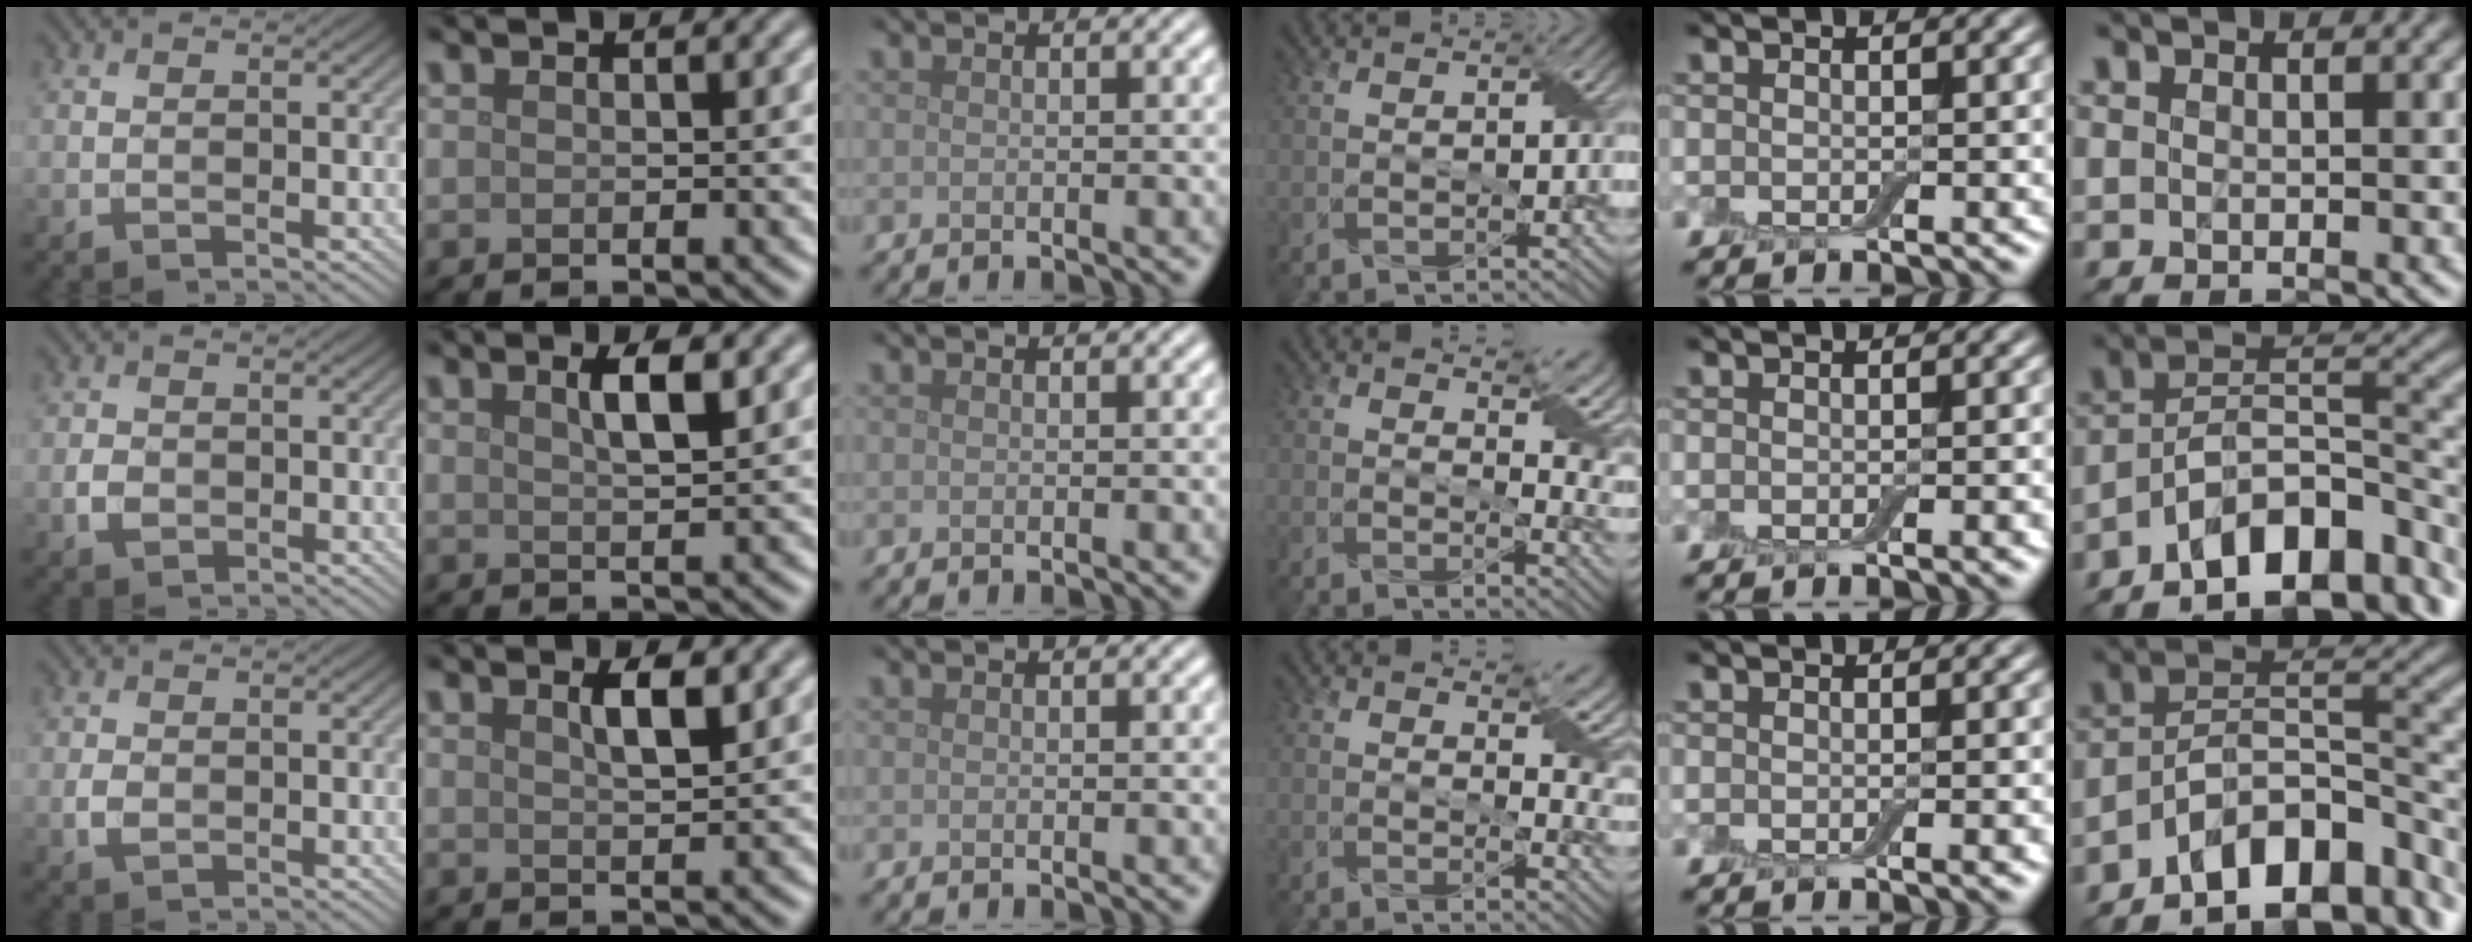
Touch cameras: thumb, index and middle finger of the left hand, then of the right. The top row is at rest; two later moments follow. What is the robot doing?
{"motion": "wrap", "object": "adhesive wrap"}